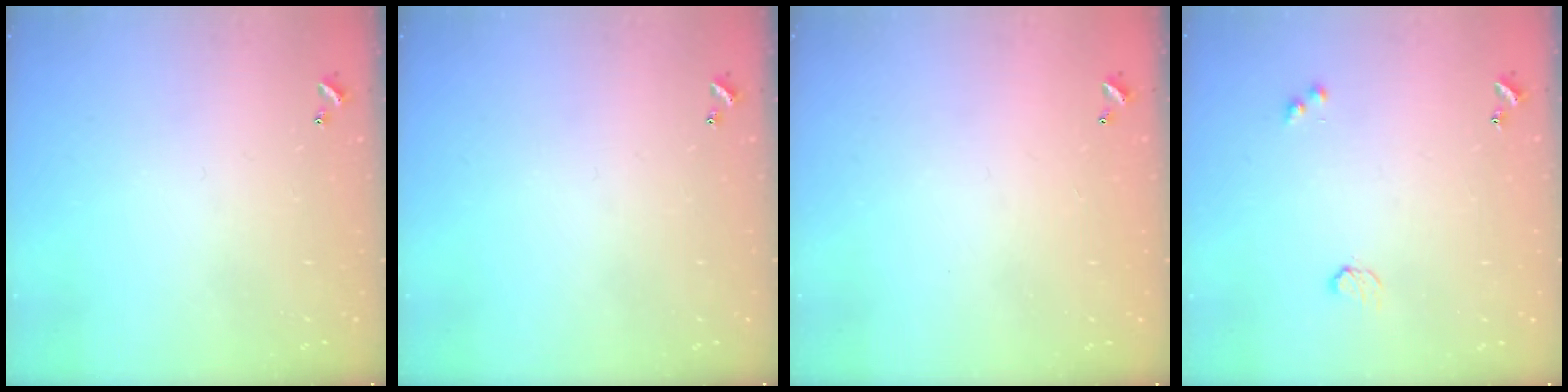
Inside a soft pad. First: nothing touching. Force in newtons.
{"total": 0.0}
{"total": 2.8, "press": 2.8, "slide": 0.1}
{"total": 2.9, "press": 2.9, "slide": 0.5}